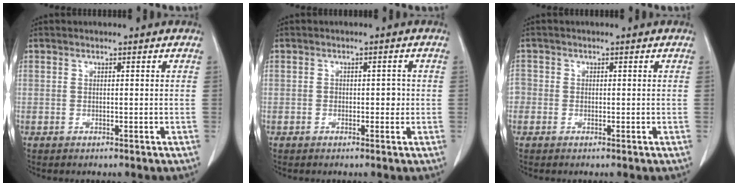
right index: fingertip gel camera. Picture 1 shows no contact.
{"total": 1.7, "force": [-0.1, 1.1, 1.3], "torque": [-0.009, 0.006, 0.000]}
{"total": 2.1, "force": [-0.5, 2.0, 0.4], "torque": [-0.002, 0.007, -0.015]}